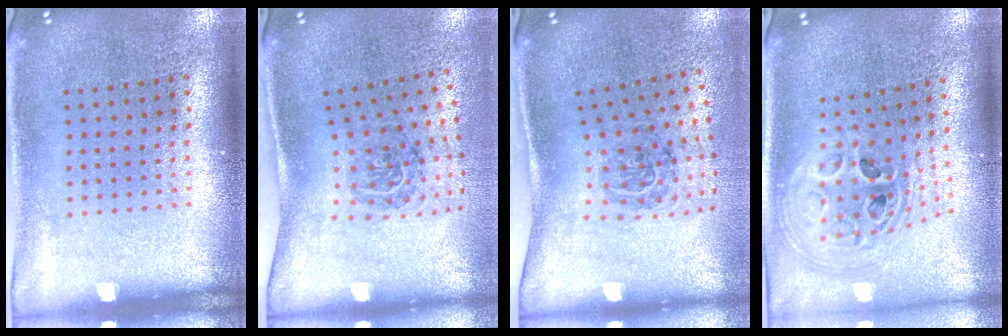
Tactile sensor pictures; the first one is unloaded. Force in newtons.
{"total": 2.0, "press": 1.2, "slide": 1.5}
{"total": 1.9, "press": 1.2, "slide": 1.5}
{"total": 2.5, "press": 1.8, "slide": 1.7}